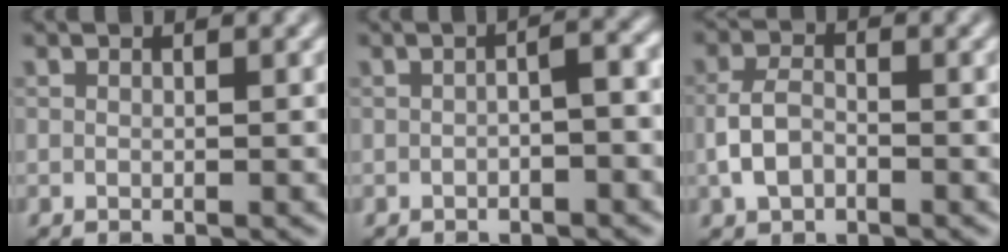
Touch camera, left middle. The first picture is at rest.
{"total": 2.0, "force": [-0.6, 0.4, 1.9], "torque": [-0.032, 0.008, -0.013]}
{"total": 2.7, "force": [-1.0, 1.7, 1.9], "torque": [-0.037, 0.004, -0.024]}